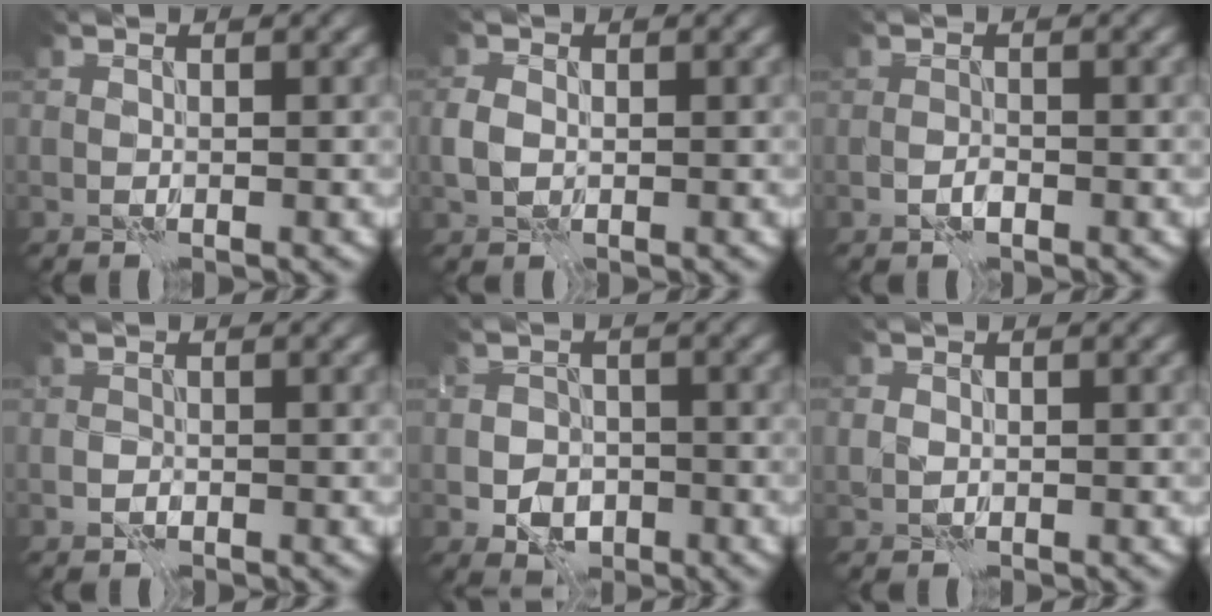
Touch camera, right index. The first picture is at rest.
{"total": 1.9, "force": [-0.1, 1.5, 1.2], "torque": [-0.028, 0.002, -0.005]}
{"total": 1.0, "force": [-0.7, 0.4, 0.6], "torque": [-0.010, 0.004, -0.014]}
{"total": 0.5, "force": [-0.3, 0.4, 0.1], "torque": [0.000, 0.000, -0.007]}
{"total": 3.4, "force": [-1.3, 2.5, 1.8], "torque": [-0.023, -0.002, -0.024]}
{"total": 0.7, "force": [-0.1, 0.7, 0.2], "torque": [-0.003, -0.001, -0.003]}